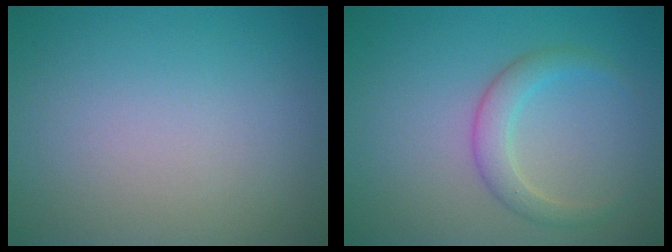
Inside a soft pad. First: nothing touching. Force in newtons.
{"total": 2.5, "press": 2.5, "slide": 0.2}